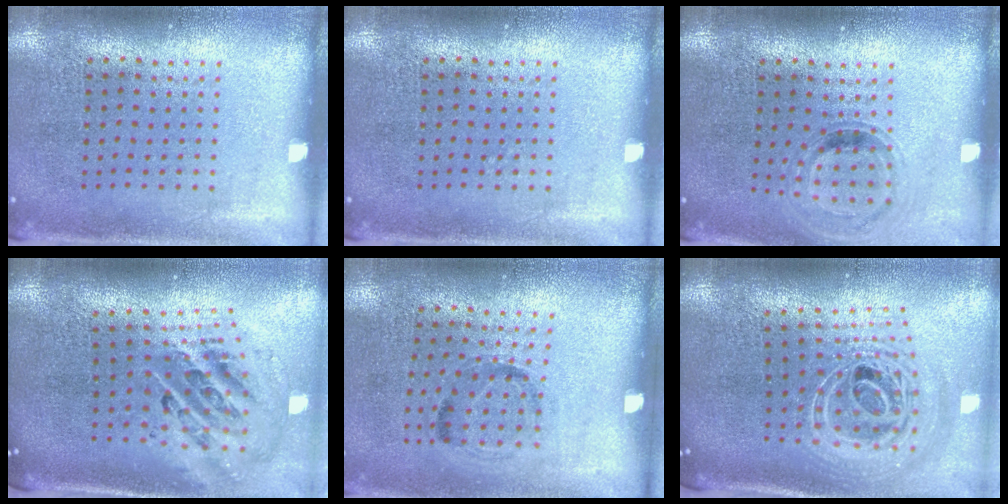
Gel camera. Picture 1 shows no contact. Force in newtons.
{"total": 0.0}
{"total": 0.8, "press": 0.7, "slide": 0.2}
{"total": 1.9, "press": 1.4, "slide": 1.3}
{"total": 1.1, "press": 0.6, "slide": 0.9}
{"total": 2.7, "press": 1.8, "slide": 2.0}